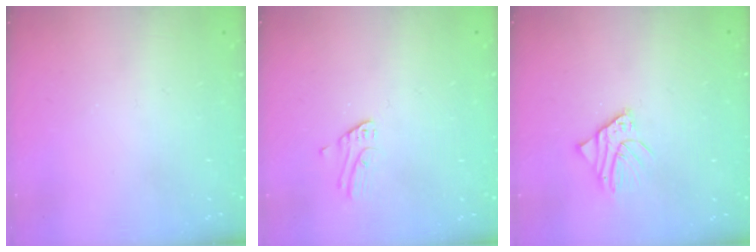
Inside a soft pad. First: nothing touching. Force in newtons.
{"total": 2.4, "press": 2.4, "slide": 0.1}
{"total": 2.9, "press": 2.8, "slide": 0.3}